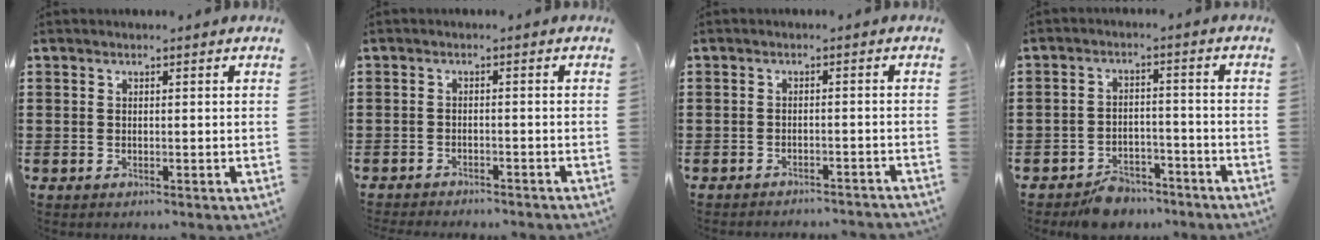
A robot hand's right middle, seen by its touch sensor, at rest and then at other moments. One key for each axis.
{"total": 1.7, "fx": -1.7, "fy": 0.0, "fz": -0.1, "tx": -0.003, "ty": 0.002, "tz": -0.036}
{"total": 2.0, "fx": -2.0, "fy": -0.2, "fz": 0.1, "tx": -0.004, "ty": 0.004, "tz": -0.042}
{"total": 4.7, "fx": -4.3, "fy": 1.7, "fz": 0.8, "tx": -0.019, "ty": 0.012, "tz": -0.086}